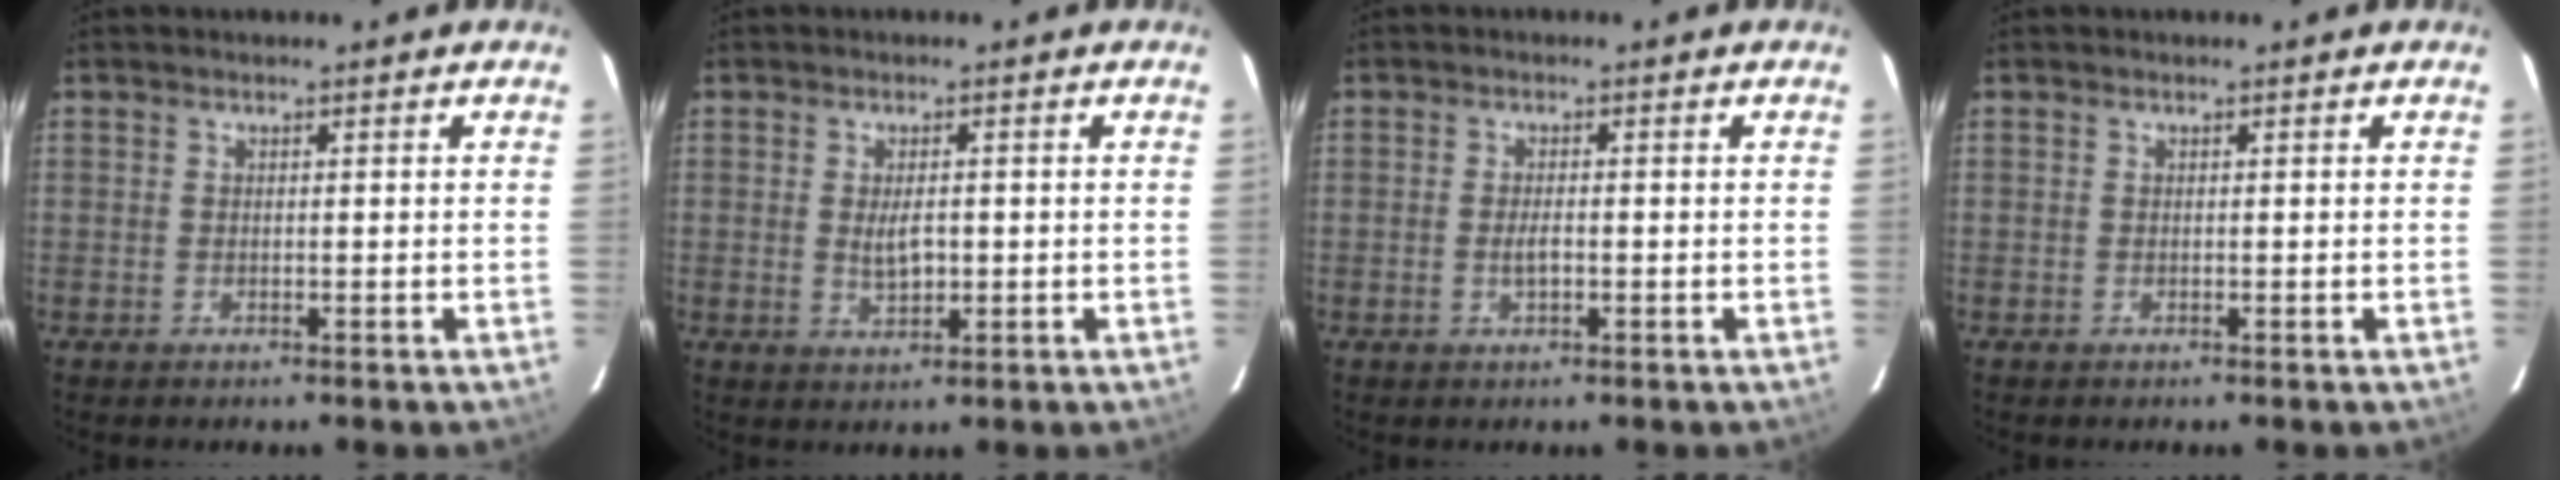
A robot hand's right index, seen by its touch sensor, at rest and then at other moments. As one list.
[{"total": 3.6, "force": [-0.1, 1.8, 3.1], "torque": [-0.054, -0.006, 0.002]}, {"total": 2.0, "force": [-0.5, 0.7, 1.8], "torque": [-0.033, -0.003, -0.009]}, {"total": 0.0}]